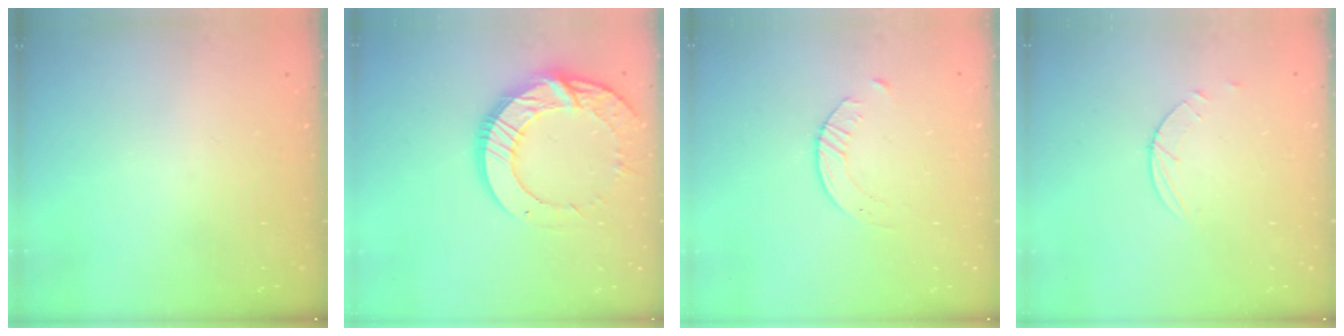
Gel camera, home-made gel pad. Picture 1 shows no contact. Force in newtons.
{"total": 15.8, "press": 15.8, "slide": 1.3}
{"total": 2.1, "press": 2.0, "slide": 0.3}
{"total": 2.5, "press": 2.4, "slide": 0.3}